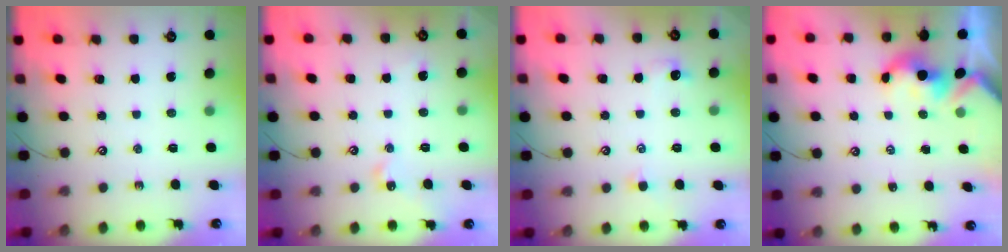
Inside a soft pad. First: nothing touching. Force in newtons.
{"total": 1.9, "press": 1.9, "slide": 0.2}
{"total": 1.4, "press": 1.3, "slide": 0.6}
{"total": 1.5, "press": 1.5, "slide": 0.3}